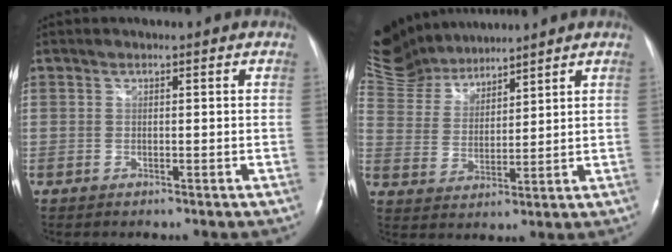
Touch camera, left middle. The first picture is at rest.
{"total": 11.8, "force": [11.3, 2.8, 1.6], "torque": [-0.046, 0.018, 0.234]}